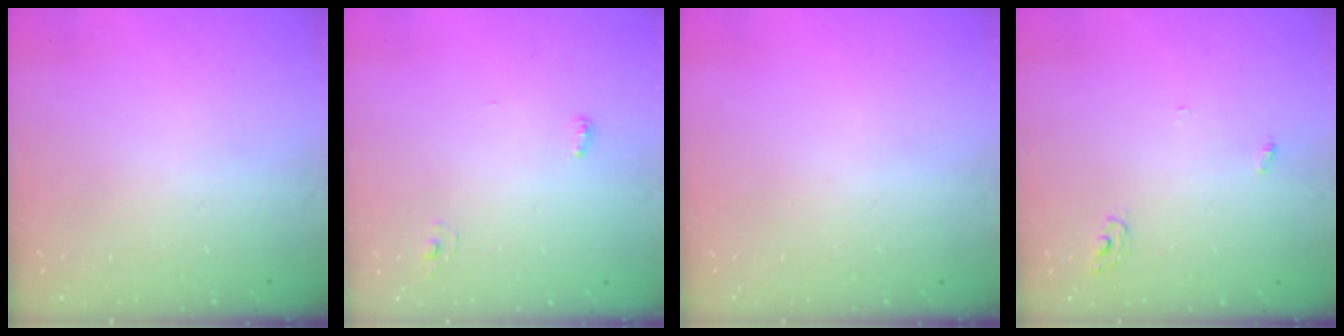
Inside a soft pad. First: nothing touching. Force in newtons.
{"total": 4.1, "press": 3.5, "slide": 2.2}
{"total": 0.0}
{"total": 2.8, "press": 2.8, "slide": 0.2}